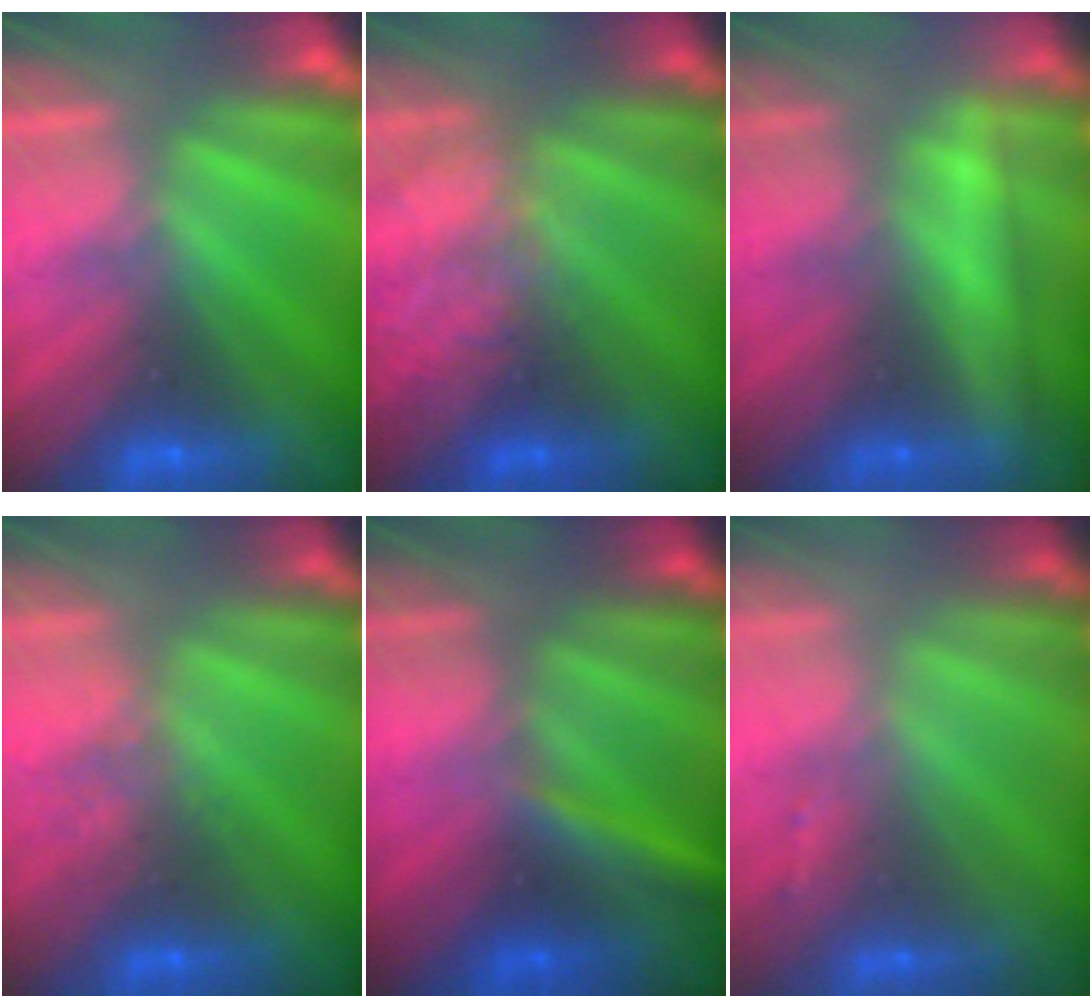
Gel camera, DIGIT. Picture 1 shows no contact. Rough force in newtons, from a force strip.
{"total": 2.0}
{"total": 2.4}
{"total": 2.4}
{"total": 2.9}
{"total": 1.4}